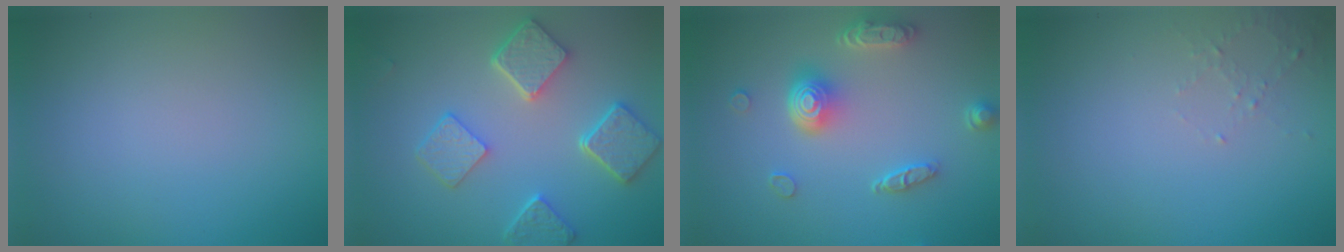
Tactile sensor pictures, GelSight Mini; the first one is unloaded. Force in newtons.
{"total": 5.4, "press": 4.3, "slide": 3.2}
{"total": 4.7, "press": 3.7, "slide": 2.9}
{"total": 1.1, "press": 1.0, "slide": 0.4}